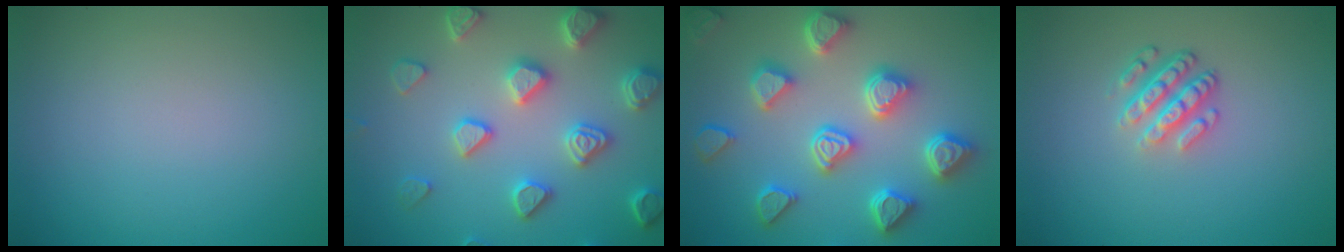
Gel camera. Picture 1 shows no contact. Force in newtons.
{"total": 5.0, "press": 4.7, "slide": 1.6}
{"total": 6.6, "press": 6.0, "slide": 2.7}
{"total": 3.6, "press": 2.6, "slide": 2.5}